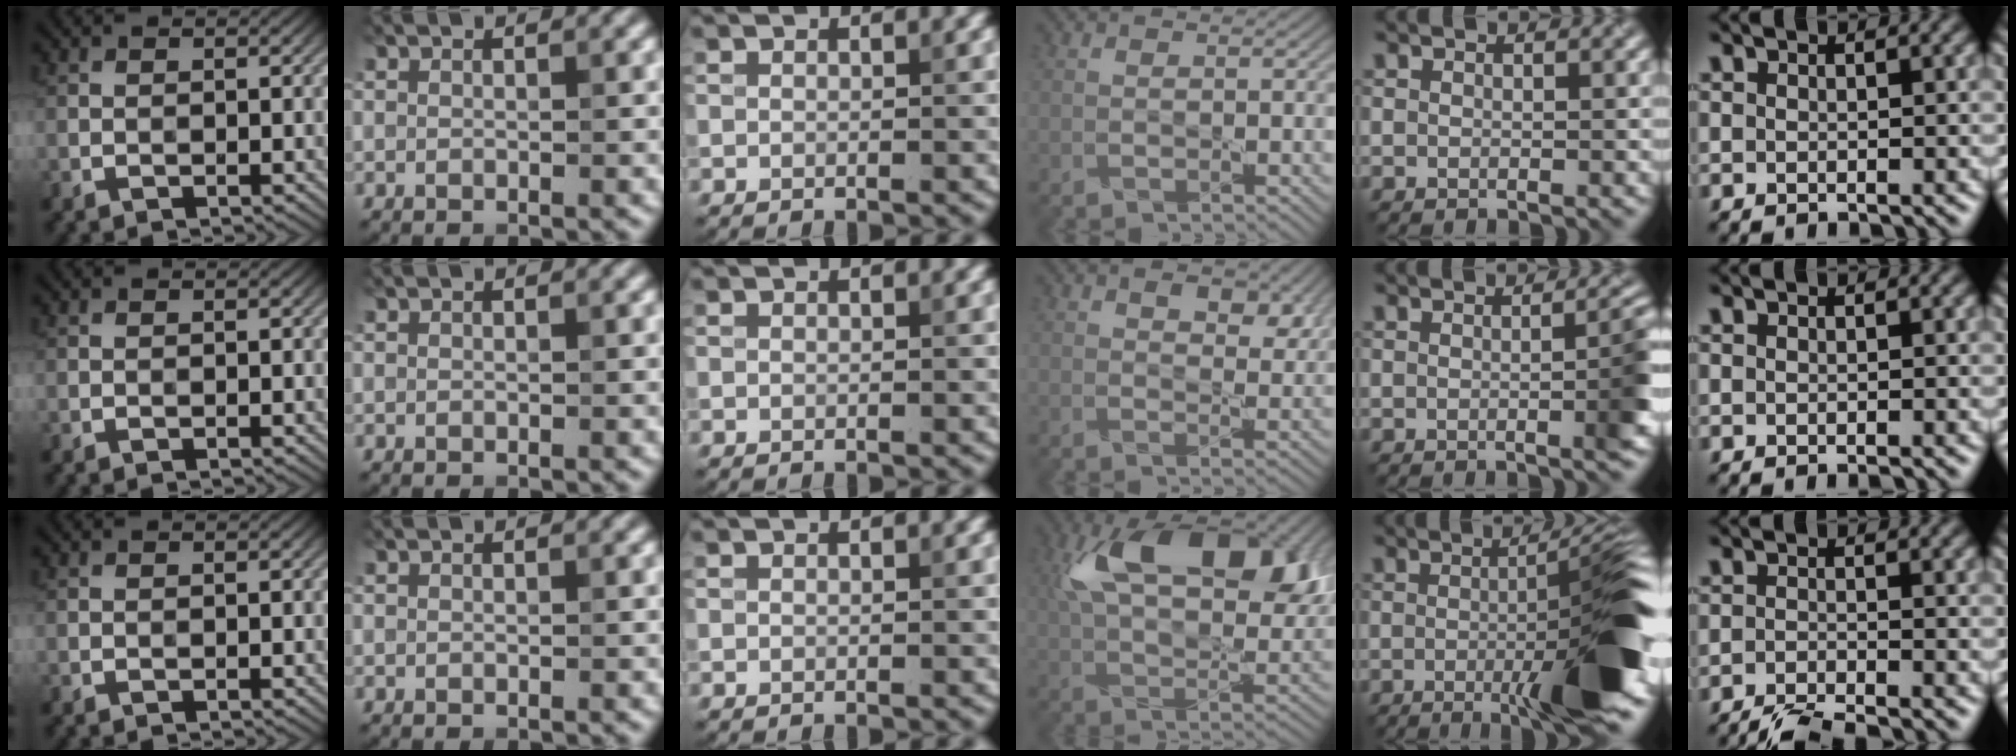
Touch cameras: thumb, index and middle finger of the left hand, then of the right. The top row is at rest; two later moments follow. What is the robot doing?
{"motion": "squeeze", "object": "paper clamp"}